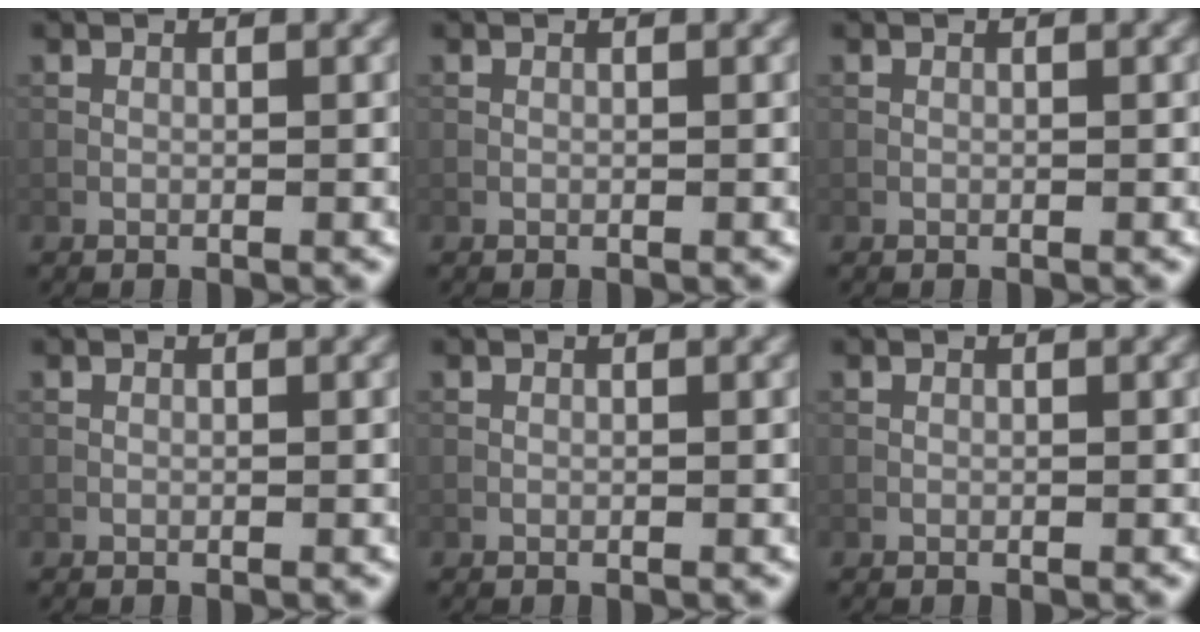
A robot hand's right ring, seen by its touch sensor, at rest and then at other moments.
{"total": 0.0}
{"total": 0.0}
{"total": 0.0}
{"total": 0.0}
{"total": 0.0}